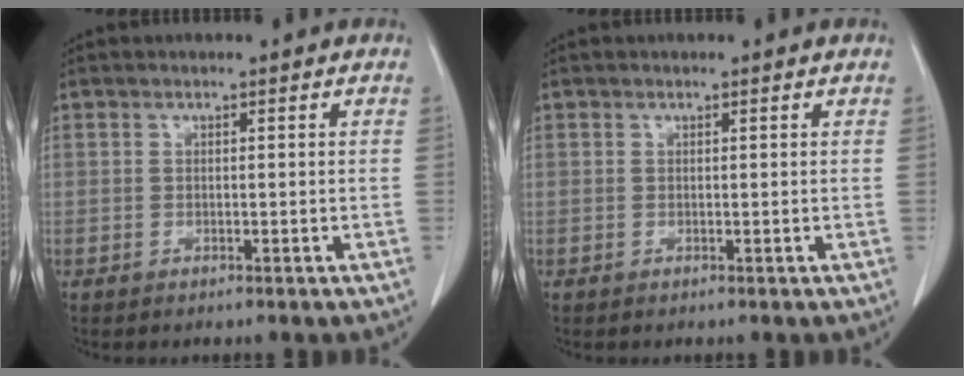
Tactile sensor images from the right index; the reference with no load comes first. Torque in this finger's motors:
{"motor_torque": [-0.16, 0.15, -0.04, -0.01]}